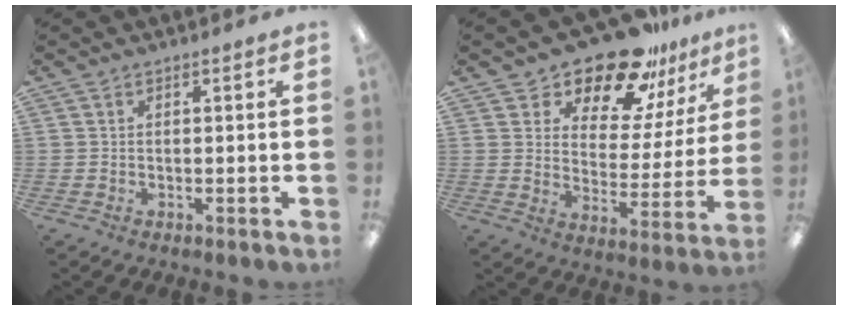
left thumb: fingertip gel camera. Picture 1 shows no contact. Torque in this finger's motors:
{"motor_torque": [0.45, 0.61, 0.02, -0.11, -0.01]}